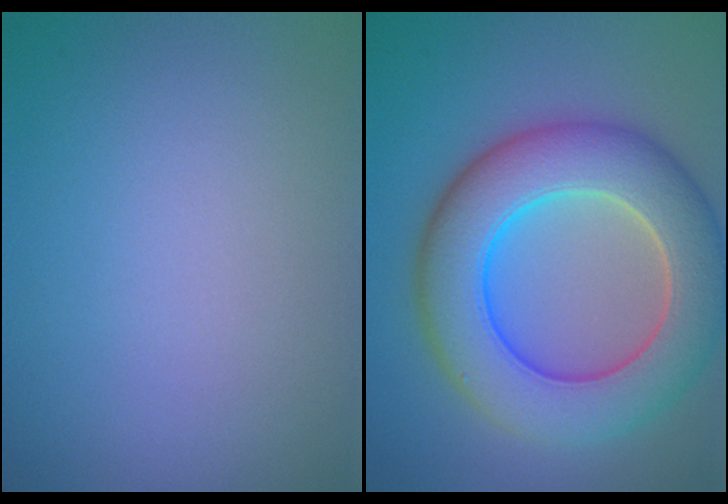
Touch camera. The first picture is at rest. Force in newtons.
{"total": 10.5, "press": 10.5, "slide": 0.6}